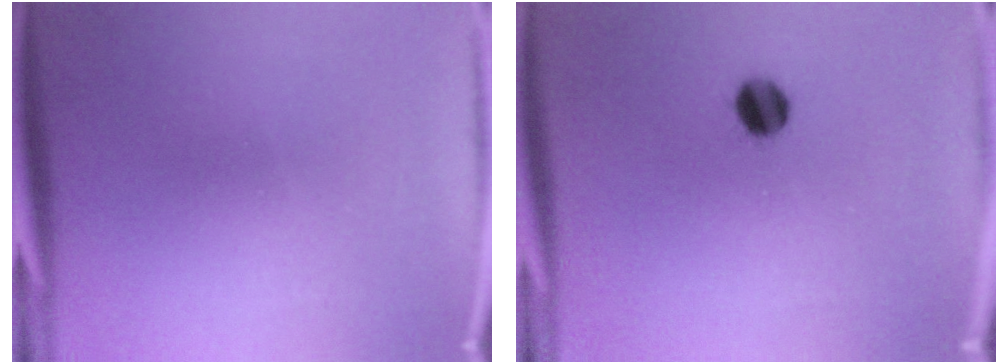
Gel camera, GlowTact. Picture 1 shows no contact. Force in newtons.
{"total": 5.3}